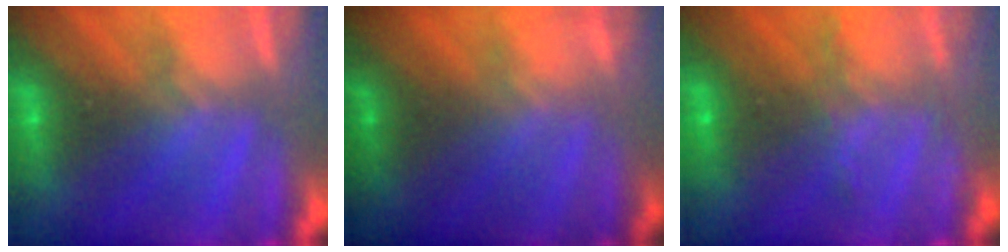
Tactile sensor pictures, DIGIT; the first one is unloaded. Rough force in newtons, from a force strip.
{"total": 1.9}
{"total": 2.3}